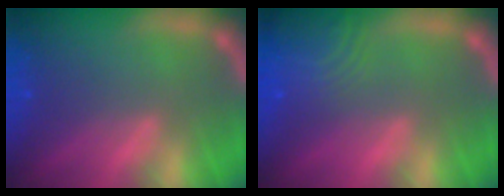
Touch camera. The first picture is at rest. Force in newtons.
{"total": 6.6}